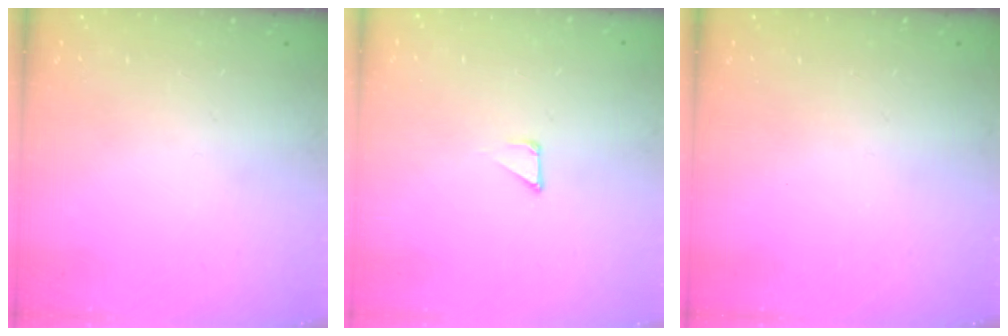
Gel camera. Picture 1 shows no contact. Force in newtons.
{"total": 1.7, "press": 1.7, "slide": 0.0}
{"total": 0.0}